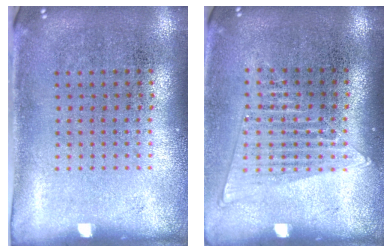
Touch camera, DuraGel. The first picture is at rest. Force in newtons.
{"total": 1.3, "press": 1.2, "slide": 0.5}